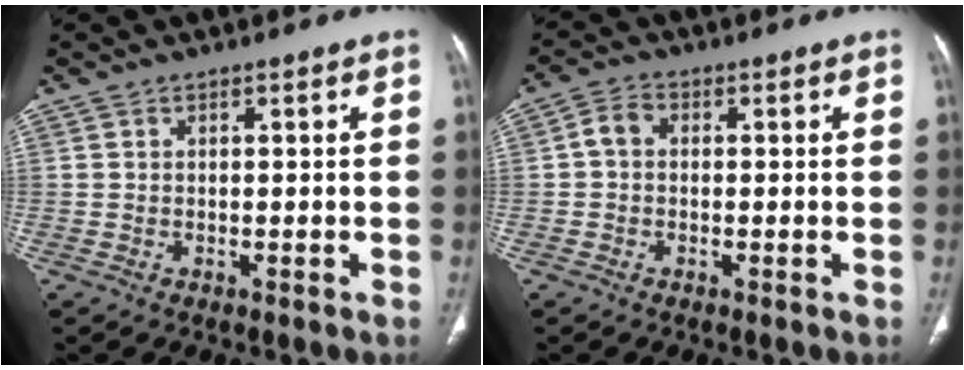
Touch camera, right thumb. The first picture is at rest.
{"total": 3.2, "force": [0.0, 2.5, 2.1], "torque": [-0.037, 0.011, -0.008]}